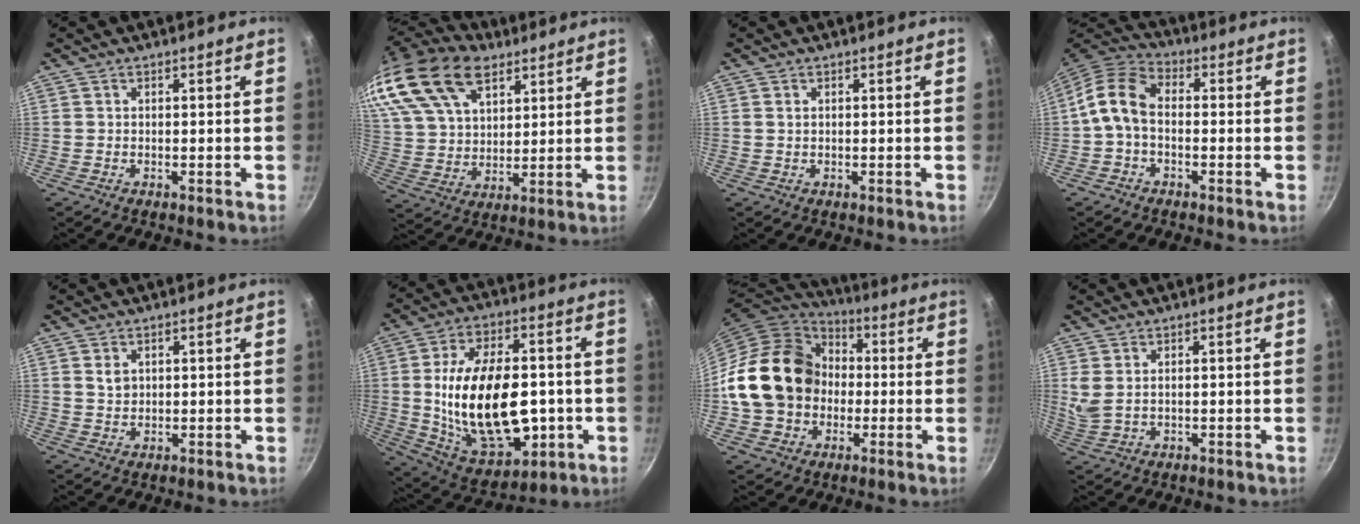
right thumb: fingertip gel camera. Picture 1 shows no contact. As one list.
[{"total": 22.8, "force": [14.6, 12.4, 12.3], "torque": [-0.241, -0.018, 0.275]}, {"total": 0.8, "force": [0.2, 0.5, 0.5], "torque": [-0.006, 0.001, 0.004]}, {"total": 8.8, "force": [-1.0, 6.1, 6.3], "torque": [-0.115, 0.034, -0.036]}, {"total": 2.2, "force": [0.9, 1.6, 1.3], "torque": [-0.016, -0.004, 0.018]}, {"total": 26.5, "force": [-1.8, 15.5, 21.4], "torque": [-0.345, 0.013, -0.009]}, {"total": 19.1, "force": [-0.4, 15.9, 10.6], "torque": [-0.165, 0.042, -0.006]}, {"total": 3.4, "force": [1.0, 1.8, 2.8], "torque": [-0.056, -0.005, 0.029]}]